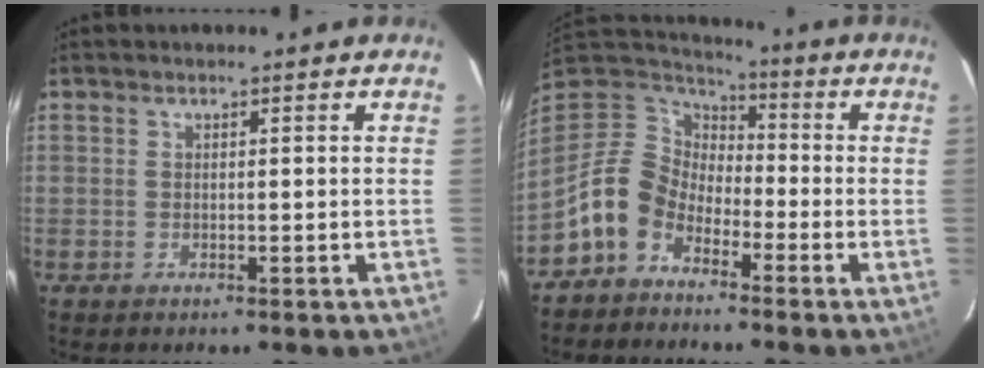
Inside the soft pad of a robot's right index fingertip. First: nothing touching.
{"total": 10.4, "force": [-6.4, 7.4, 3.7], "torque": [-0.087, 0.030, -0.136]}